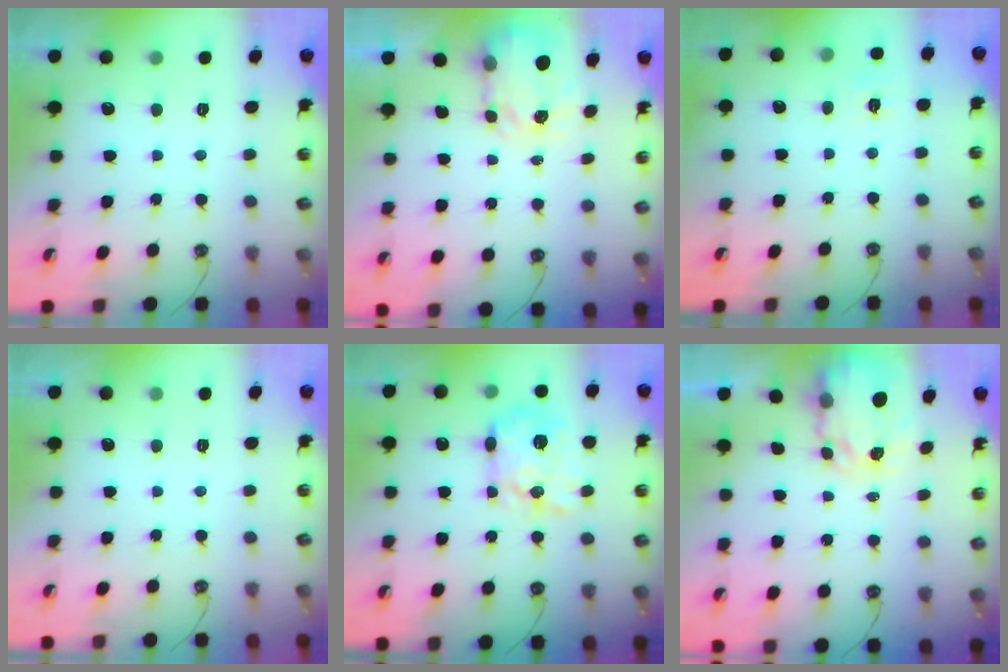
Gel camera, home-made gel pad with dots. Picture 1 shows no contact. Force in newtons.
{"total": 3.8, "press": 3.8, "slide": 0.5}
{"total": 4.6, "press": 4.6, "slide": 0.3}
{"total": 0.0}
{"total": 15.5, "press": 15.5, "slide": 0.1}
{"total": 3.9, "press": 3.9, "slide": 0.4}